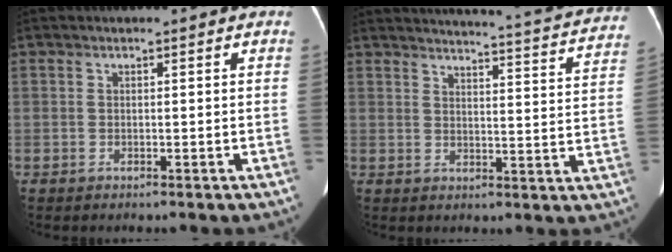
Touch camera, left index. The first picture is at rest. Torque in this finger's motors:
{"motor_torque": [0.90, -1.24, 0.02, 0.01]}